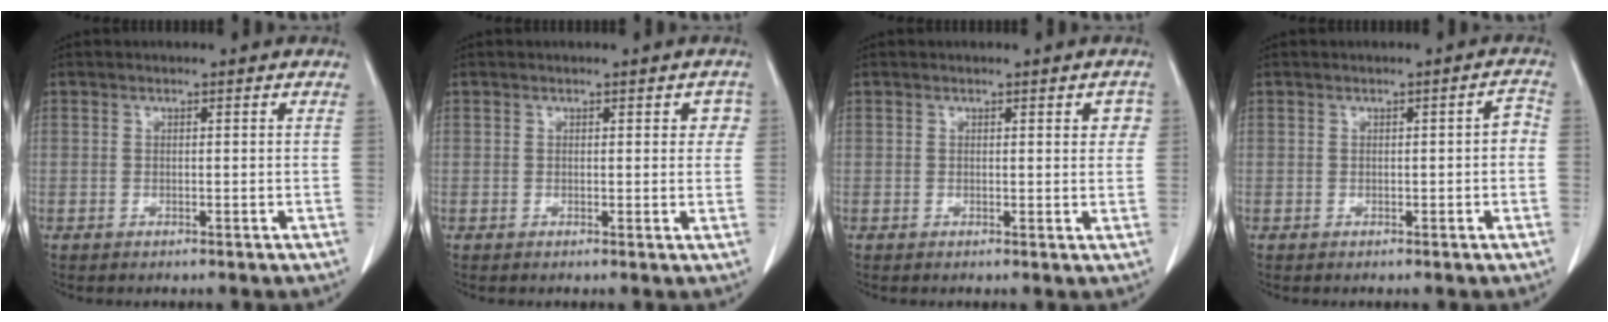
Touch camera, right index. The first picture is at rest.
{"total": 2.6, "force": [1.0, 1.6, 1.8], "torque": [-0.002, 0.007, 0.008]}
{"total": 2.6, "force": [0.9, 1.1, 2.1], "torque": [-0.014, 0.002, 0.009]}
{"total": 2.2, "force": [-0.1, 0.8, 2.0], "torque": [-0.016, 0.018, -0.003]}